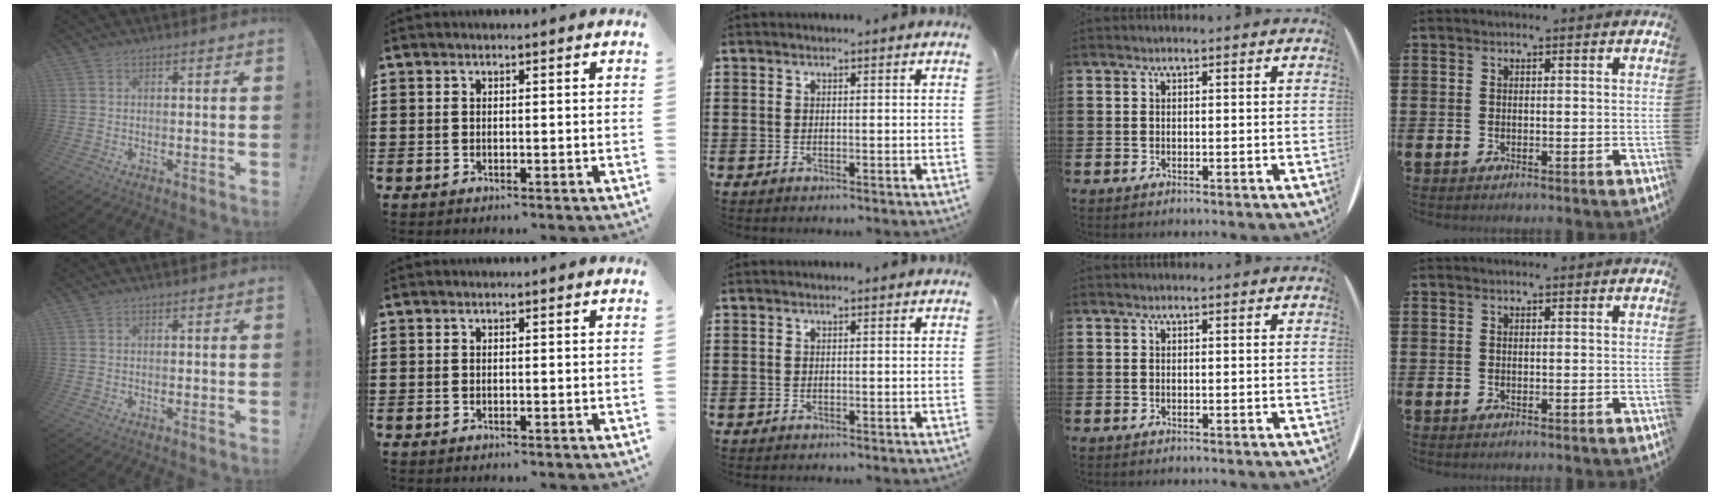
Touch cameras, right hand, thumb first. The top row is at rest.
{}